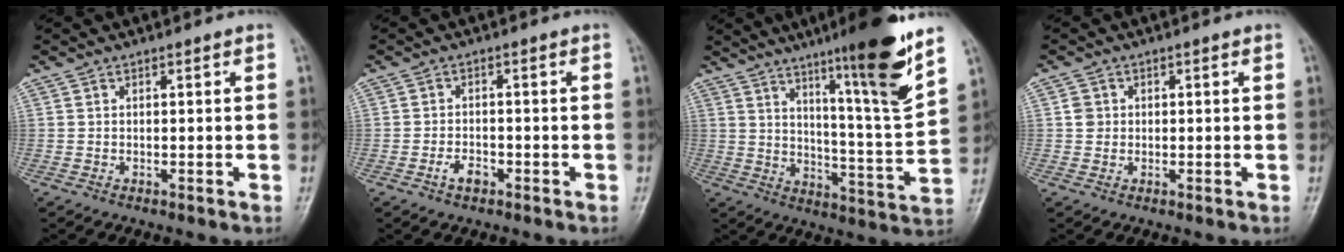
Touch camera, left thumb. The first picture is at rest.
{"total": 2.7, "force": [-1.5, 1.6, 1.7], "torque": [-0.028, 0.010, -0.026]}
{"total": 17.5, "force": [10.9, 0.7, 13.6], "torque": [-0.189, -0.066, 0.169]}
{"total": 2.0, "force": [0.2, 1.9, 0.6], "torque": [0.000, 0.003, 0.003]}